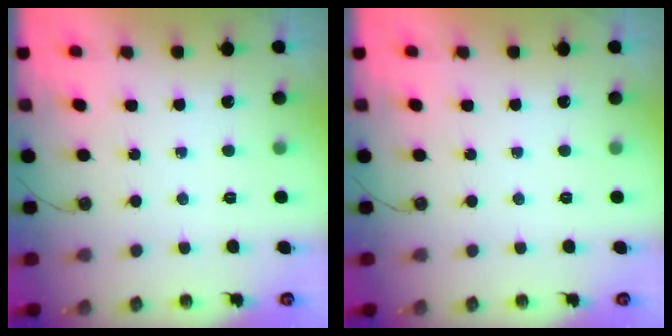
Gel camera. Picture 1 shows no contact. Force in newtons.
{"total": 0.0}